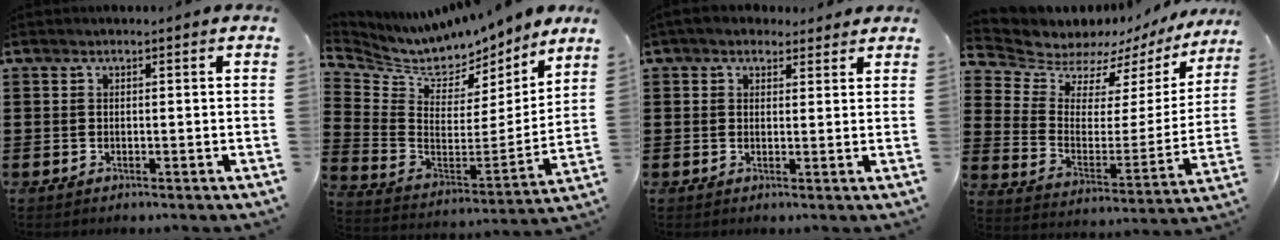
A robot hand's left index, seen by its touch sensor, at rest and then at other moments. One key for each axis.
{"total": 7.5, "fx": 6.9, "fy": 2.5, "fz": 1.4, "tx": -0.073, "ty": -0.064, "tz": 0.119}
{"total": 3.0, "fx": 2.5, "fy": 1.5, "fz": 0.8, "tx": -0.024, "ty": 0.001, "tz": 0.047}
{"total": 6.5, "fx": 6.0, "fy": 2.4, "fz": 0.5, "tx": -0.046, "ty": -0.052, "tz": 0.102}